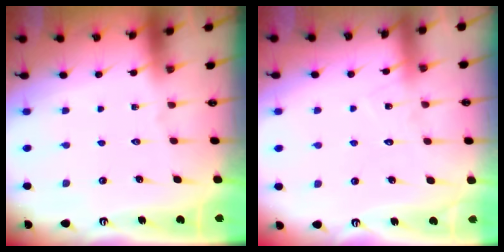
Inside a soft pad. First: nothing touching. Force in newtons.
{"total": 7.8, "press": 7.8, "slide": 0.6}